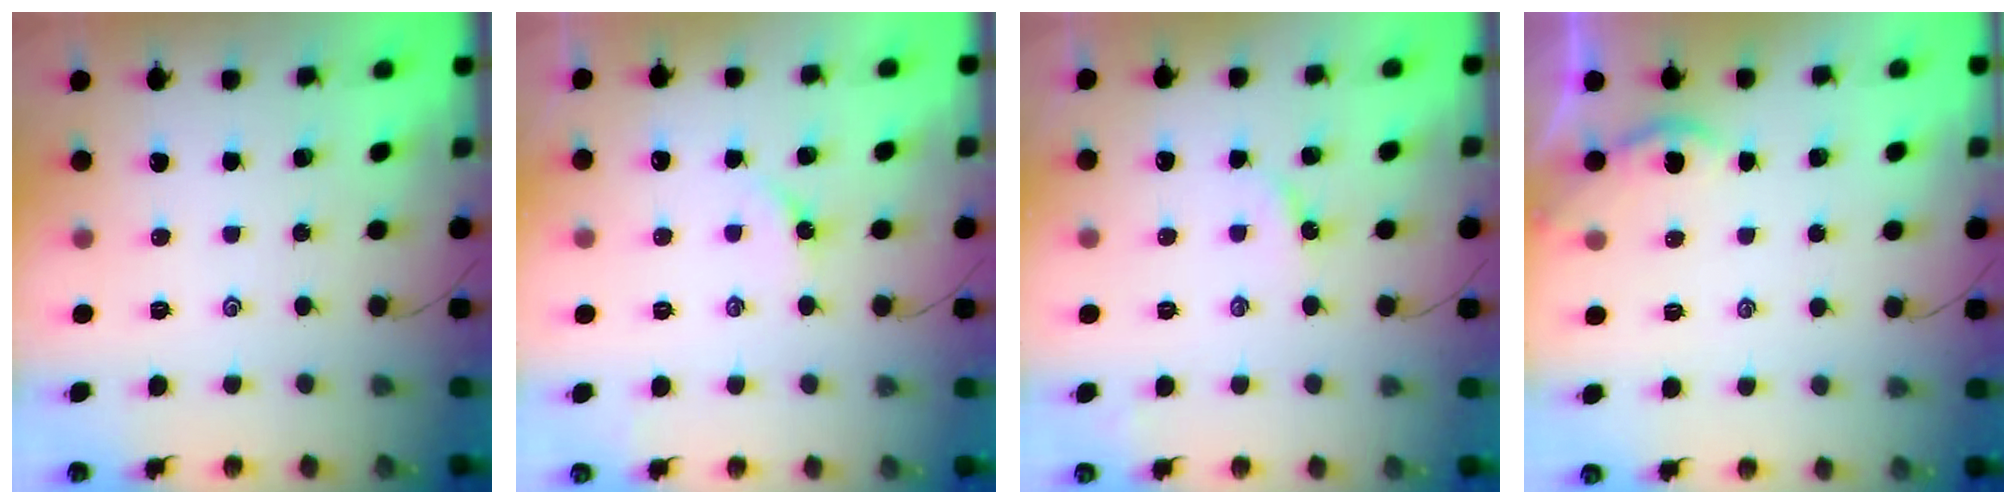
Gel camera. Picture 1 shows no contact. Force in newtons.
{"total": 4.0, "press": 3.9, "slide": 0.5}
{"total": 2.5, "press": 2.5, "slide": 0.4}
{"total": 2.0, "press": 1.9, "slide": 0.4}